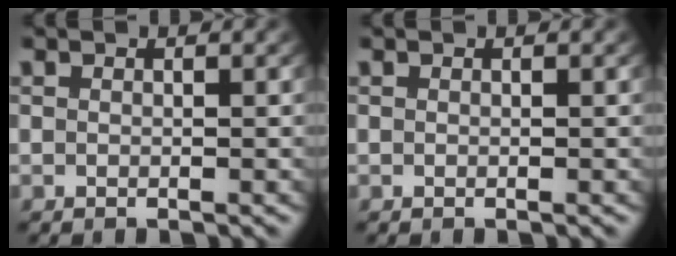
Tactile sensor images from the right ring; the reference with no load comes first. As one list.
[{"total": 0.0}]